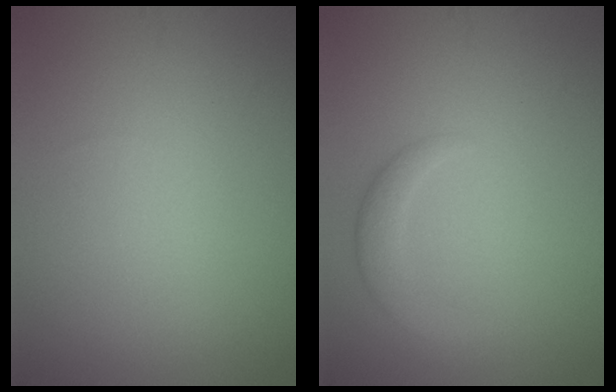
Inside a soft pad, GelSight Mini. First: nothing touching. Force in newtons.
{"total": 2.2, "press": 2.2, "slide": 0.1}